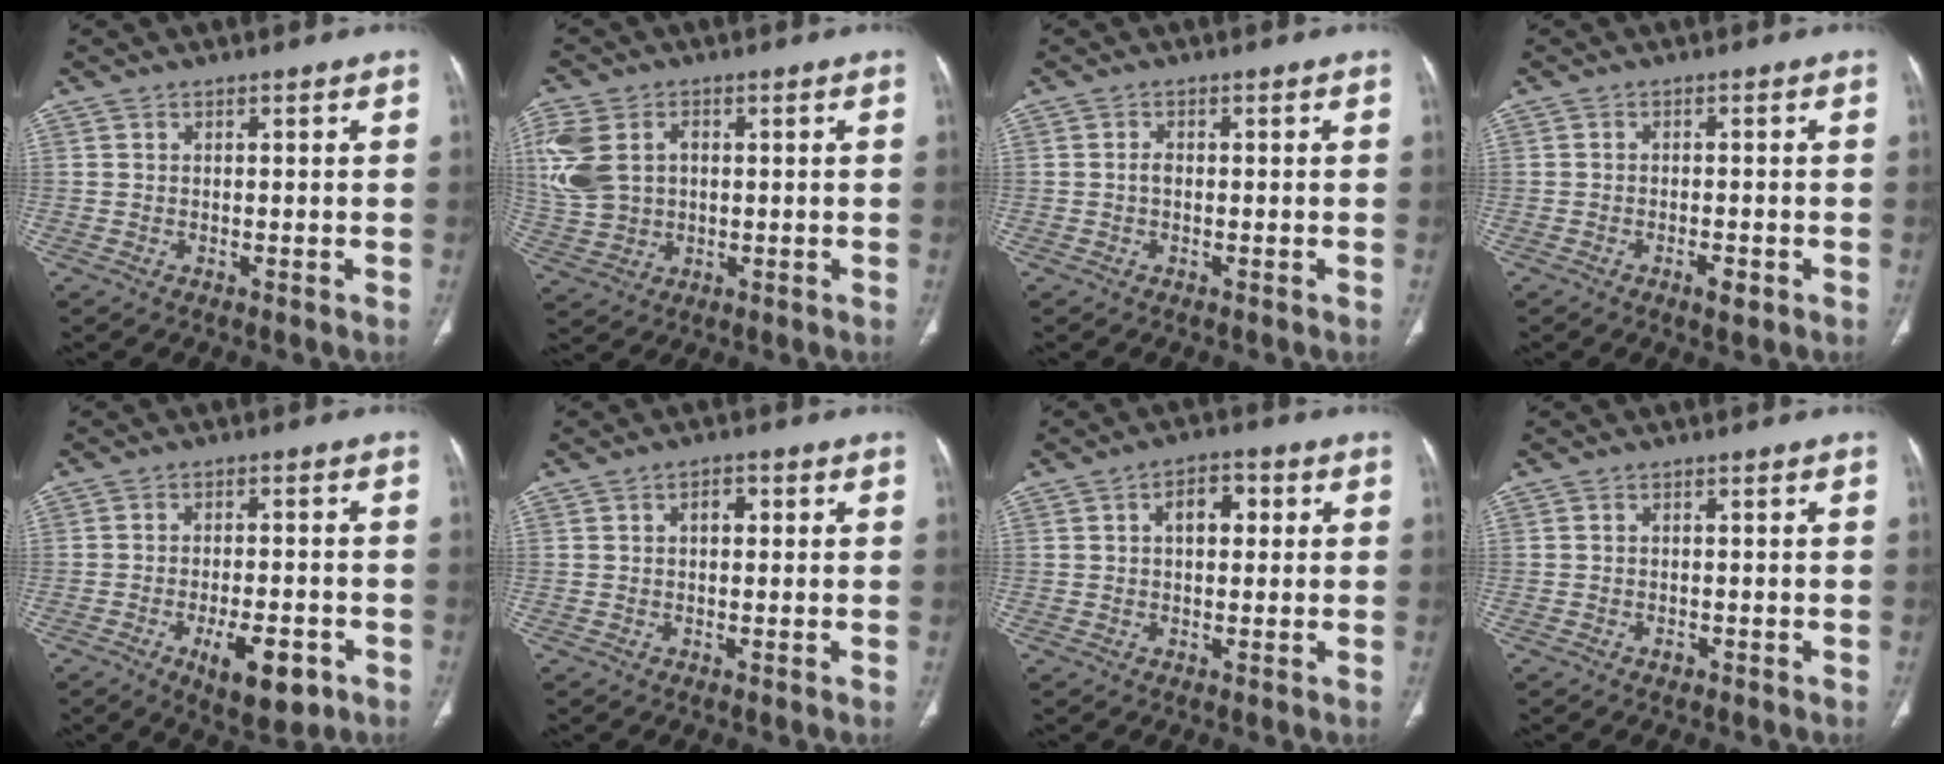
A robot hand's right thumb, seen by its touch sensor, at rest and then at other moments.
{"total": 12.3, "force": [2.3, 9.2, 7.9], "torque": [-0.185, 0.010, 0.053]}
{"total": 1.0, "force": [-0.2, 0.6, 0.8], "torque": [-0.014, 0.002, -0.005]}
{"total": 2.4, "force": [-1.3, 0.9, 1.8], "torque": [-0.028, 0.002, -0.021]}
{"total": 9.8, "force": [-4.4, 4.0, 7.8], "torque": [-0.109, 0.012, -0.058]}
{"total": 2.7, "force": [0.6, 1.6, 2.1], "torque": [-0.028, 0.009, 0.007]}
{"total": 5.7, "force": [1.3, 3.3, 4.4], "torque": [-0.054, 0.012, 0.015]}
{"total": 1.0, "force": [-0.6, 0.7, 0.4], "torque": [-0.005, 0.003, -0.008]}